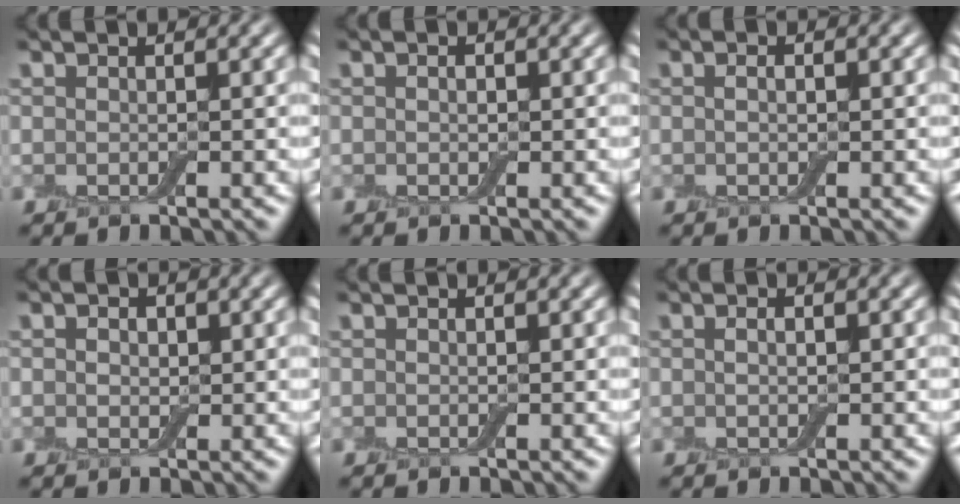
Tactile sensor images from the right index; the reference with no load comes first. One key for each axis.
{"total": 0.5, "fx": 0.1, "fy": 0.4, "fz": 0.3, "tx": -0.004, "ty": 0.000, "tz": 0.001}
{"total": 1.5, "fx": 0.5, "fy": 0.8, "fz": 1.1, "tx": -0.014, "ty": -0.003, "tz": 0.003}
{"total": 1.3, "fx": 0.4, "fy": 1.1, "fz": 0.7, "tx": -0.010, "ty": 0.001, "tz": 0.007}
{"total": 0.0}
{"total": 1.1, "fx": 0.4, "fy": 0.6, "fz": 0.9, "tx": -0.011, "ty": -0.007, "tz": 0.008}